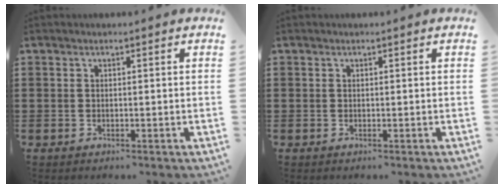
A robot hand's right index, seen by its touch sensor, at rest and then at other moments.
{"total": 0.0}